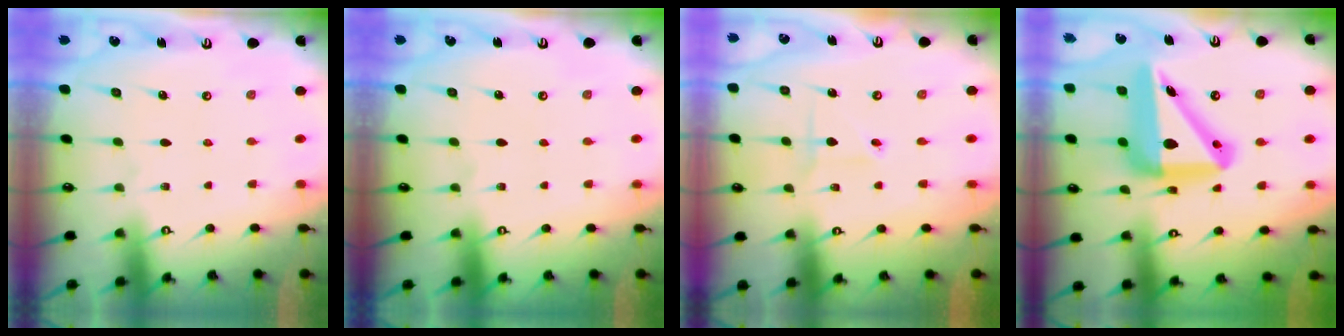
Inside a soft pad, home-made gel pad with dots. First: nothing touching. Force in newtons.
{"total": 0.0}
{"total": 2.3, "press": 2.3, "slide": 0.1}
{"total": 19.0, "press": 18.7, "slide": 3.8}